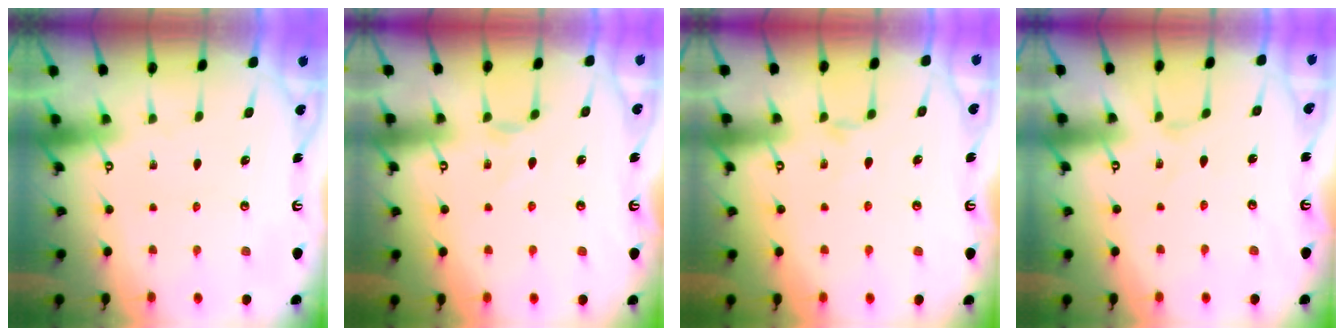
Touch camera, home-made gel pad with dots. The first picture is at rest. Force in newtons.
{"total": 3.8, "press": 3.7, "slide": 0.6}
{"total": 2.7, "press": 2.7, "slide": 0.5}
{"total": 0.0}